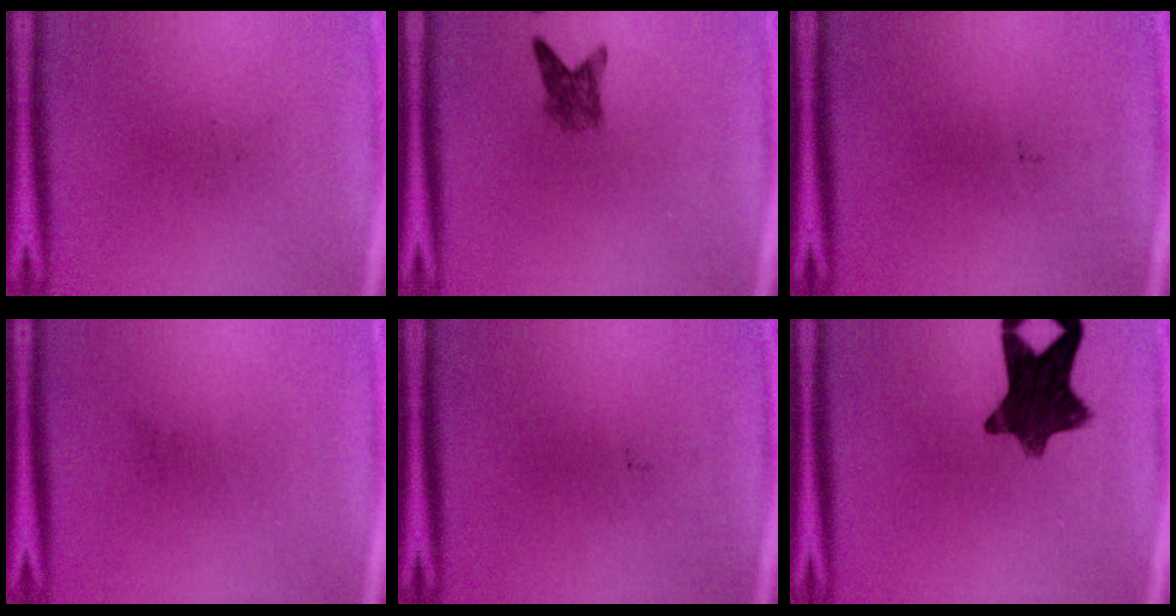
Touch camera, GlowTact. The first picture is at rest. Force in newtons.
{"total": 2.9}
{"total": 0.0}
{"total": 0.0}
{"total": 0.0}
{"total": 10.7}